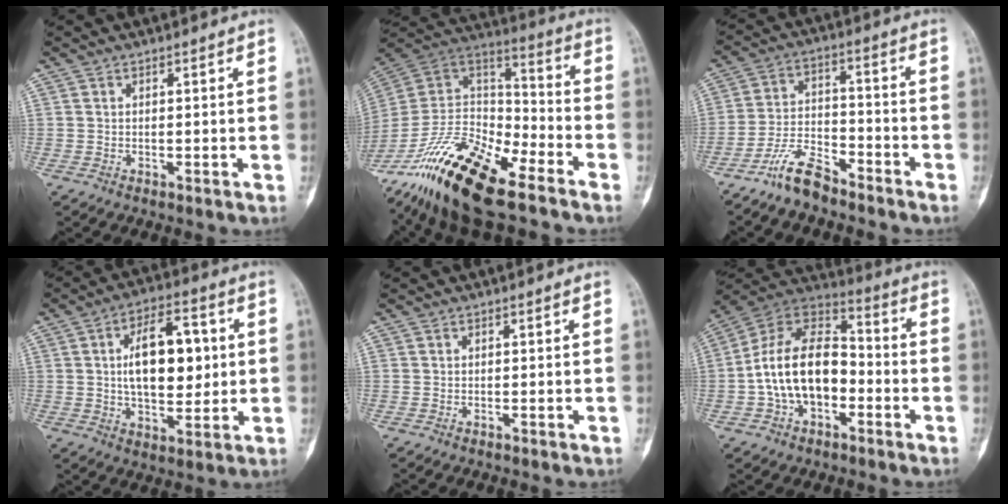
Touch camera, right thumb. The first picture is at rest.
{"total": 25.4, "force": [-16.7, 8.9, 16.9], "torque": [-0.338, 0.052, -0.304]}
{"total": 8.1, "force": [-6.8, 2.5, 3.7], "torque": [-0.073, 0.048, -0.136]}
{"total": 14.8, "force": [1.9, 7.9, 12.4], "torque": [-0.166, 0.003, 0.031]}
{"total": 0.0}
{"total": 17.2, "force": [-3.3, 10.8, 12.9], "torque": [-0.215, 0.050, -0.062]}